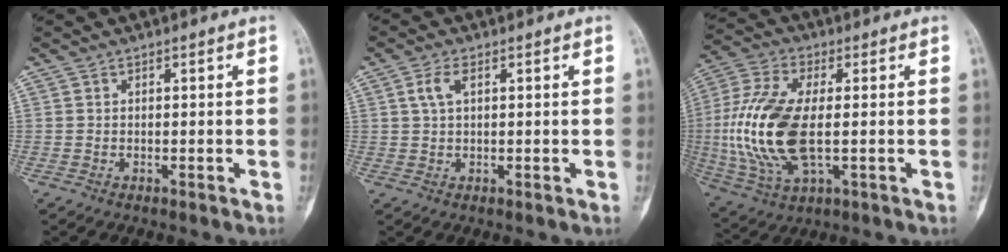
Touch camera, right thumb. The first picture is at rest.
{"total": 3.2, "force": [1.0, 1.6, 2.6], "torque": [-0.060, 0.007, 0.021]}
{"total": 18.6, "force": [-0.9, 8.7, 16.4], "torque": [-0.367, -0.003, -0.010]}